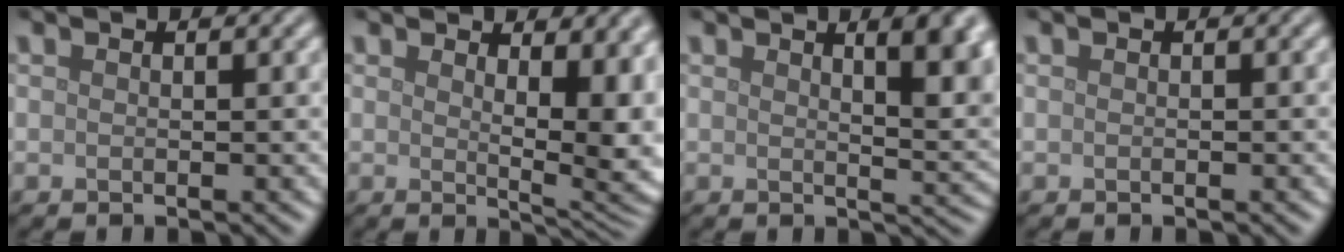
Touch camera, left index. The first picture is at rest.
{"total": 7.9, "force": [2.2, 3.3, 6.8], "torque": [-0.065, -0.005, 0.040]}
{"total": 6.5, "force": [2.7, 2.4, 5.4], "torque": [-0.040, 0.007, 0.032]}
{"total": 0.0}